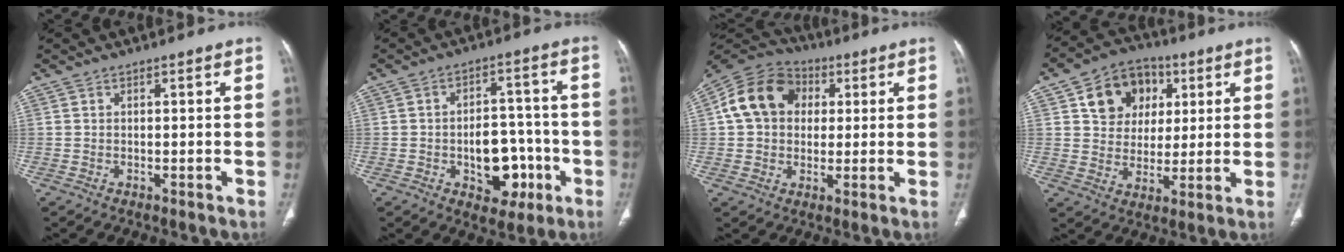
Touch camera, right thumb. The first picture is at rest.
{"total": 11.0, "force": [-3.2, 7.3, 7.6], "torque": [-0.068, 0.035, -0.037]}
{"total": 13.9, "force": [2.6, 11.2, 7.7], "torque": [-0.128, 0.020, 0.035]}
{"total": 12.7, "force": [4.7, 10.2, 5.9], "torque": [-0.057, -0.006, 0.079]}